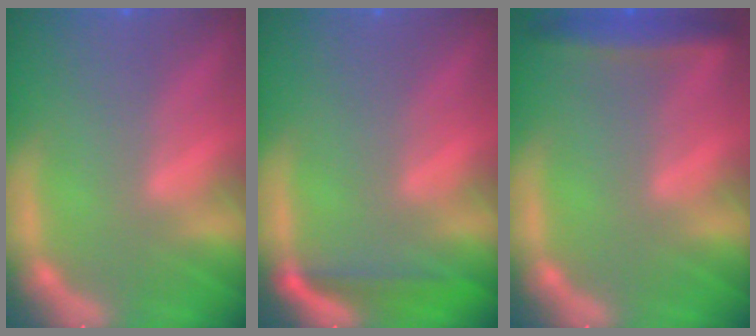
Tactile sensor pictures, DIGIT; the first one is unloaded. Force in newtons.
{"total": 3.0}
{"total": 2.9}